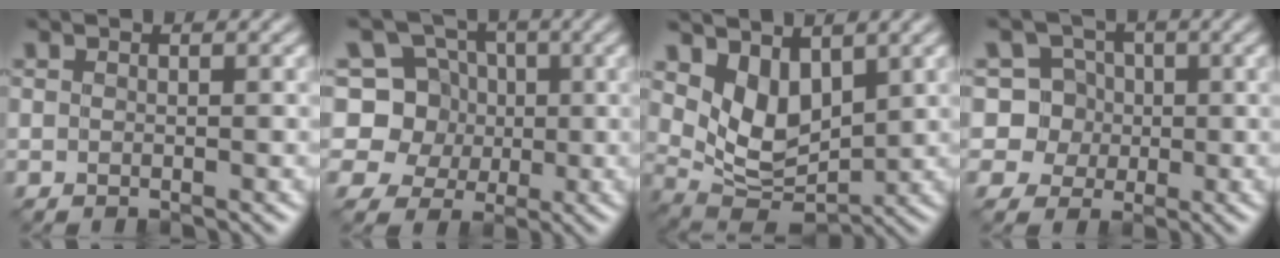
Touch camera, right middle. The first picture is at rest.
{"total": 6.9, "force": [1.6, 6.2, 2.5], "torque": [-0.035, 0.016, -0.001]}
{"total": 5.2, "force": [2.2, 3.1, 3.4], "torque": [-0.074, -0.020, 0.043]}
{"total": 6.9, "force": [0.8, 6.7, 1.6], "torque": [-0.029, 0.031, 0.006]}